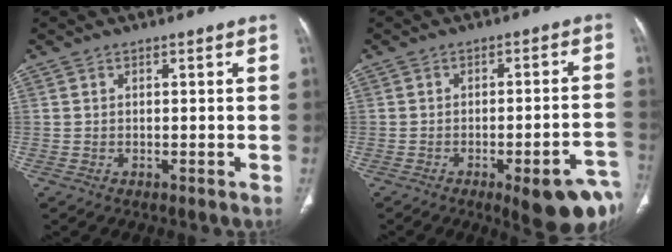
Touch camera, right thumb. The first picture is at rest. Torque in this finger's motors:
{"motor_torque": [0.07, 0.15, 1.00, -0.89, 0.10]}